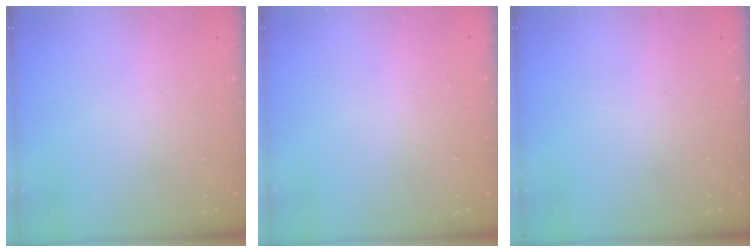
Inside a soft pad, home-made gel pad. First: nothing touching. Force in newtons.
{"total": 0.6, "press": 0.6, "slide": 0.2}
{"total": 0.0}